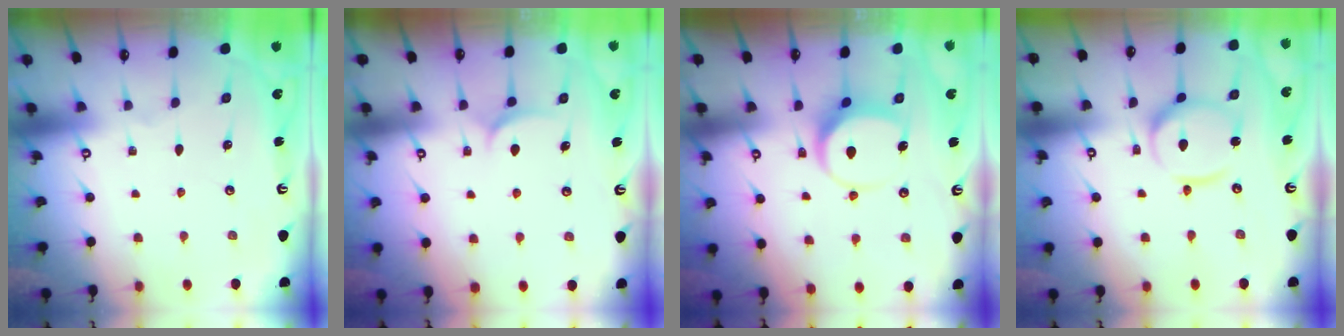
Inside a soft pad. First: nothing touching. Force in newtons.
{"total": 6.1, "press": 6.1, "slide": 0.3}
{"total": 7.4, "press": 7.3, "slide": 0.8}
{"total": 11.4, "press": 11.4, "slide": 1.1}